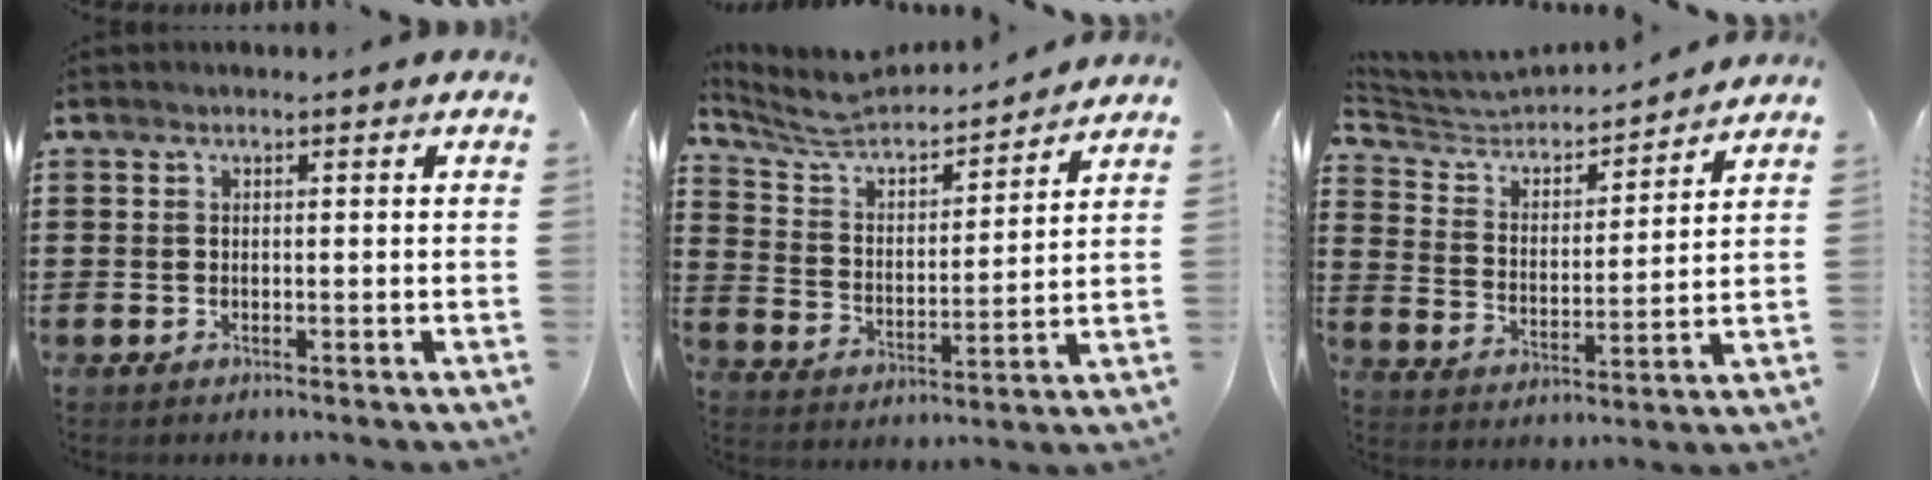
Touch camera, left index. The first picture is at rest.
{"total": 5.3, "force": [4.9, 1.3, 1.6], "torque": [-0.058, -0.039, 0.077]}
{"total": 4.3, "force": [4.1, 1.2, 0.6], "torque": [-0.040, -0.031, 0.063]}